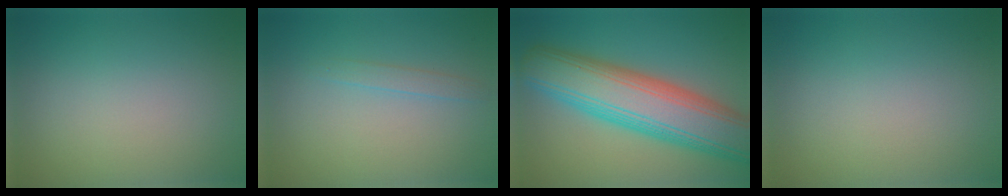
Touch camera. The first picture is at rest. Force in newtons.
{"total": 1.1, "press": 1.1, "slide": 0.2}
{"total": 11.5, "press": 11.5, "slide": 0.3}
{"total": 0.0}